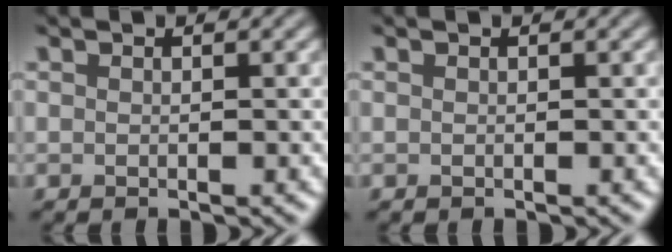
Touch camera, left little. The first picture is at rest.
{"total": 0.0}